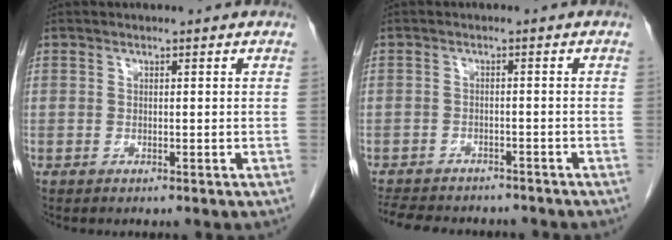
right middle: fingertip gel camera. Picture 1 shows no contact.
{"total": 11.3, "force": [-9.8, 4.1, 3.8], "torque": [-0.079, -0.001, -0.130]}